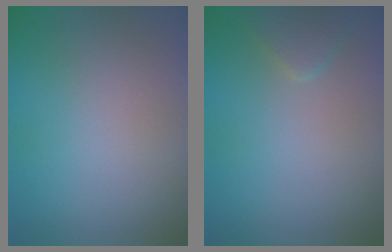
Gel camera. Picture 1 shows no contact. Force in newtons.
{"total": 1.4, "press": 1.4, "slide": 0.1}